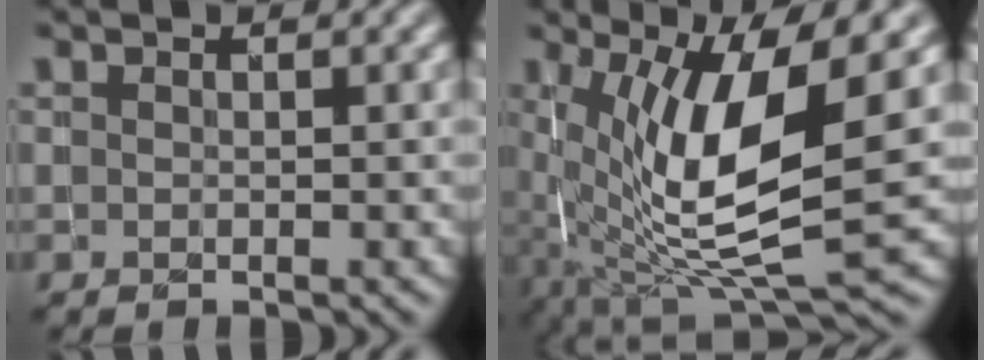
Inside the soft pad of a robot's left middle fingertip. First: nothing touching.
{"total": 11.5, "force": [1.0, 3.8, 10.8], "torque": [-0.206, -0.019, 0.027]}